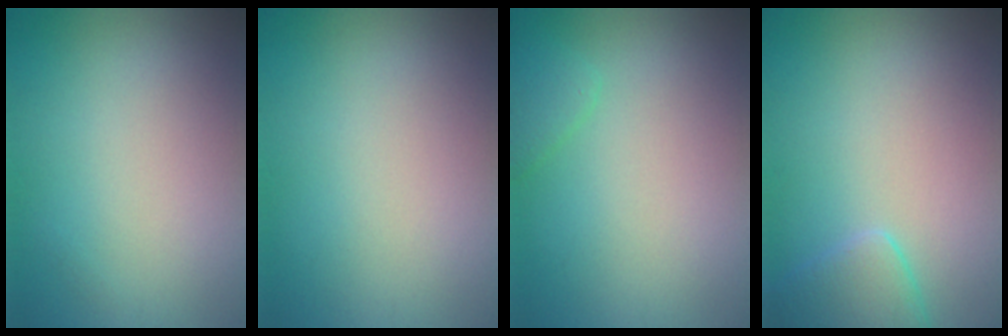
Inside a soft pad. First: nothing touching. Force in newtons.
{"total": 0.0}
{"total": 1.6, "press": 1.6, "slide": 0.2}
{"total": 2.9, "press": 2.9, "slide": 0.1}